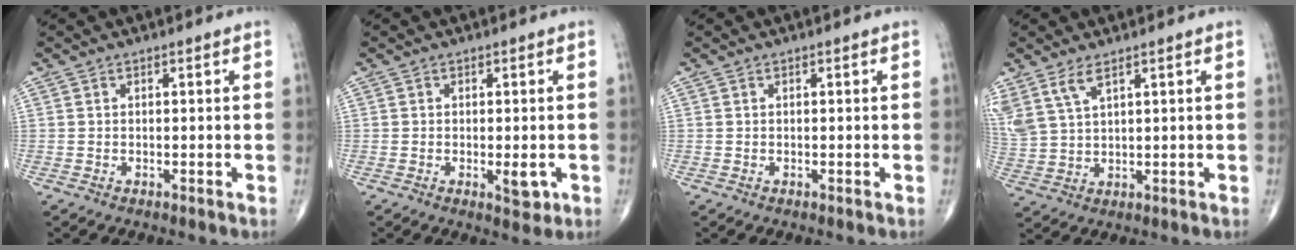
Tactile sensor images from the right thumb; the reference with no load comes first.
{"total": 3.4, "force": [-0.8, 1.3, 3.0], "torque": [-0.033, -0.005, -0.008]}
{"total": 0.0}
{"total": 7.1, "force": [4.5, 2.8, 4.7], "torque": [-0.112, -0.009, 0.102]}